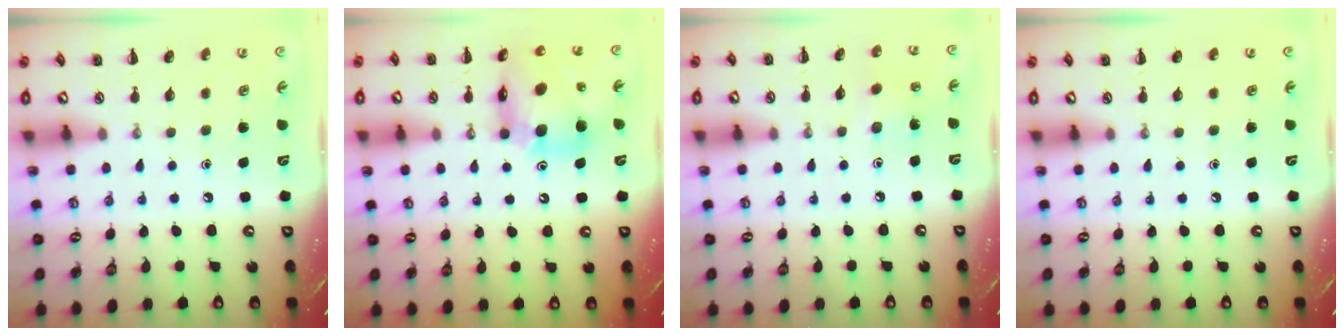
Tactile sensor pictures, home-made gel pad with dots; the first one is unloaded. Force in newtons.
{"total": 14.4, "press": 13.7, "slide": 4.5}
{"total": 2.4, "press": 2.2, "slide": 0.8}
{"total": 0.0}